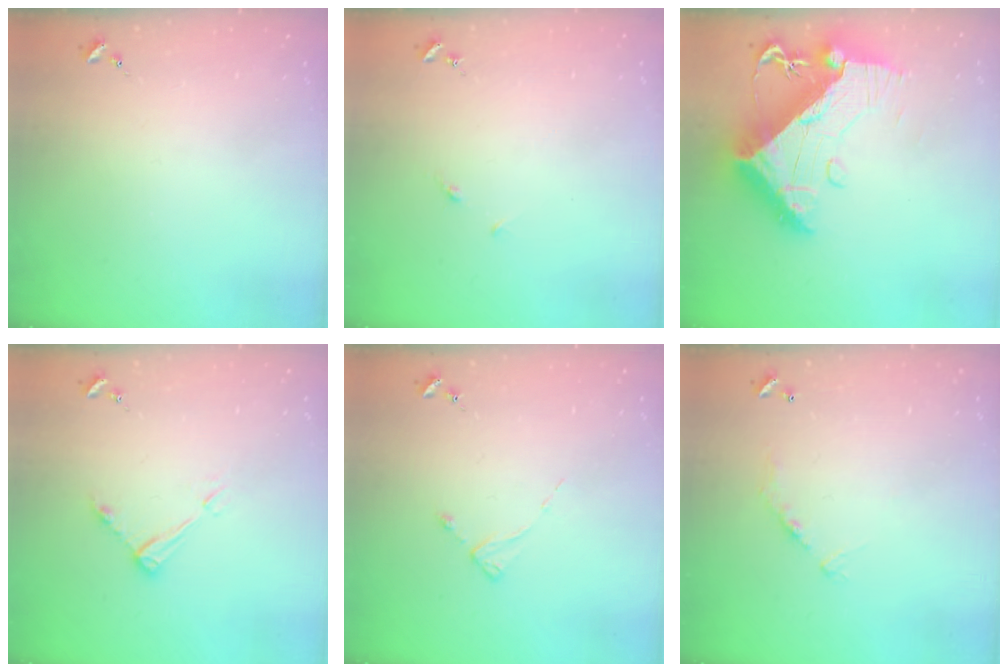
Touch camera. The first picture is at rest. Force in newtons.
{"total": 3.4, "press": 3.4, "slide": 0.4}
{"total": 19.4, "press": 19.3, "slide": 2.1}
{"total": 6.5, "press": 6.4, "slide": 0.5}
{"total": 2.1, "press": 2.0, "slide": 0.4}
{"total": 9.1, "press": 9.1, "slide": 0.8}